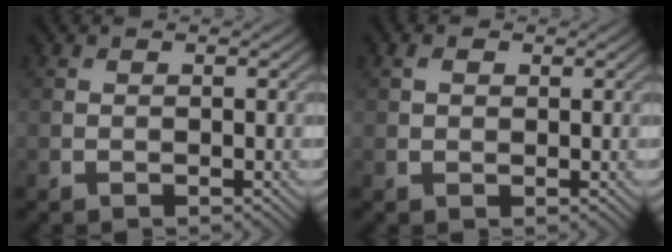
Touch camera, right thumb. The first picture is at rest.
{"total": 1.5, "force": [0.6, 1.0, 0.8], "torque": [-0.018, 0.003, 0.010]}